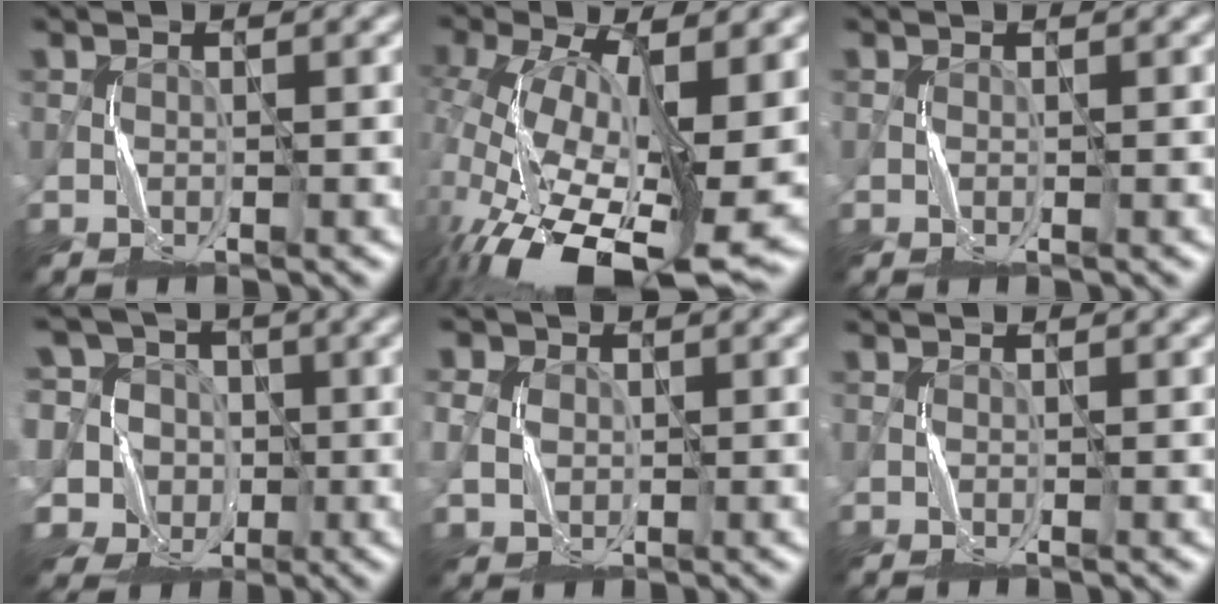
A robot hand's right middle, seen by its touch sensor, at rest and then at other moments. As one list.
[{"total": 15.6, "force": [-4.3, 6.8, 13.4], "torque": [-0.257, -0.022, -0.066]}, {"total": 0.0}, {"total": 10.9, "force": [2.5, 9.5, 4.8], "torque": [-0.126, 0.040, -0.005]}, {"total": 4.3, "force": [1.0, 3.7, 2.0], "torque": [-0.053, 0.019, 0.002]}, {"total": 0.0}]